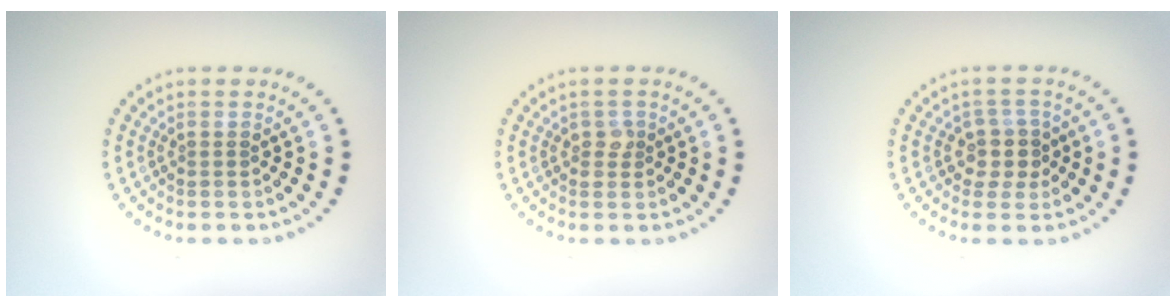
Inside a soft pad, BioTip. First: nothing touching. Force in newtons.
{"total": 1.2, "press": 1.1, "slide": 0.4}
{"total": 2.6, "press": 2.2, "slide": 1.4}